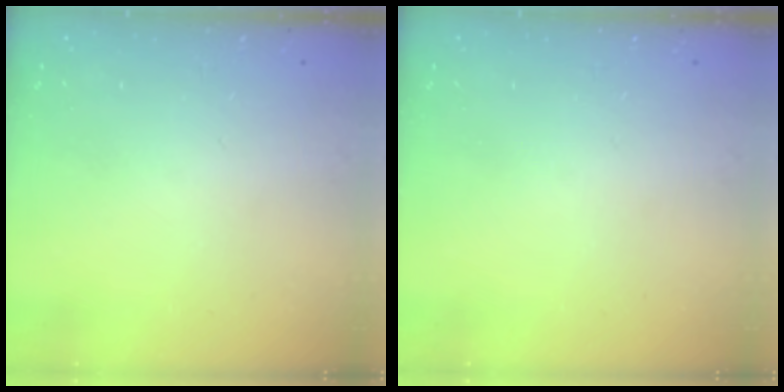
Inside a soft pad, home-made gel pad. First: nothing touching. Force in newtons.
{"total": 0.0}